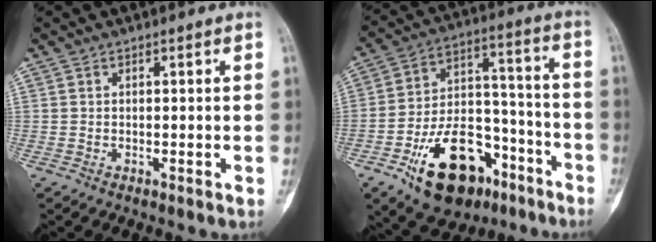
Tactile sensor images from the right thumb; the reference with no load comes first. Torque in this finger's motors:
{"motor_torque": [1.80, 0.76, 1.35, -1.42, 0.48]}